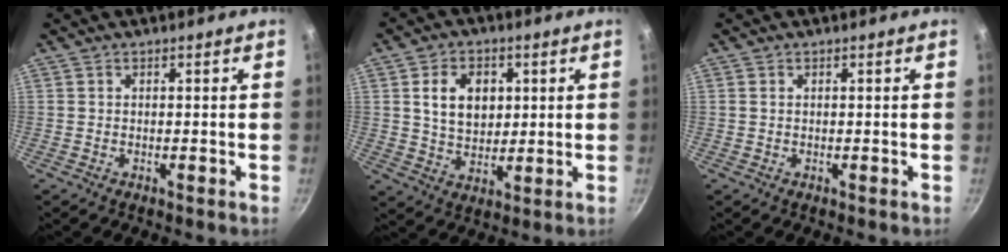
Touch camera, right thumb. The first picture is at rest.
{"total": 9.5, "force": [2.3, 6.8, 6.1], "torque": [-0.081, -0.008, 0.041]}
{"total": 0.6, "force": [0.2, 0.4, 0.4], "torque": [-0.007, 0.001, 0.002]}